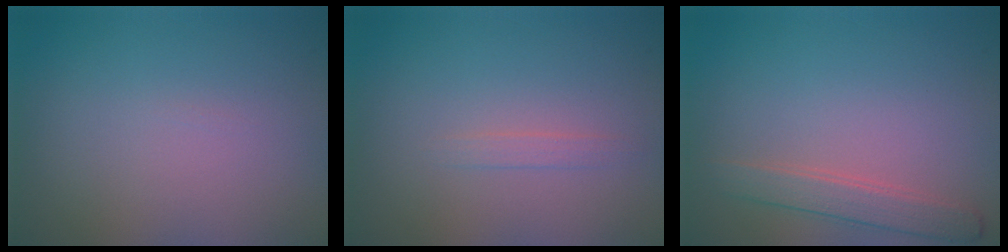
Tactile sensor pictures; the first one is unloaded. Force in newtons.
{"total": 0.7, "press": 0.7, "slide": 0.0}
{"total": 2.3, "press": 2.3, "slide": 0.1}